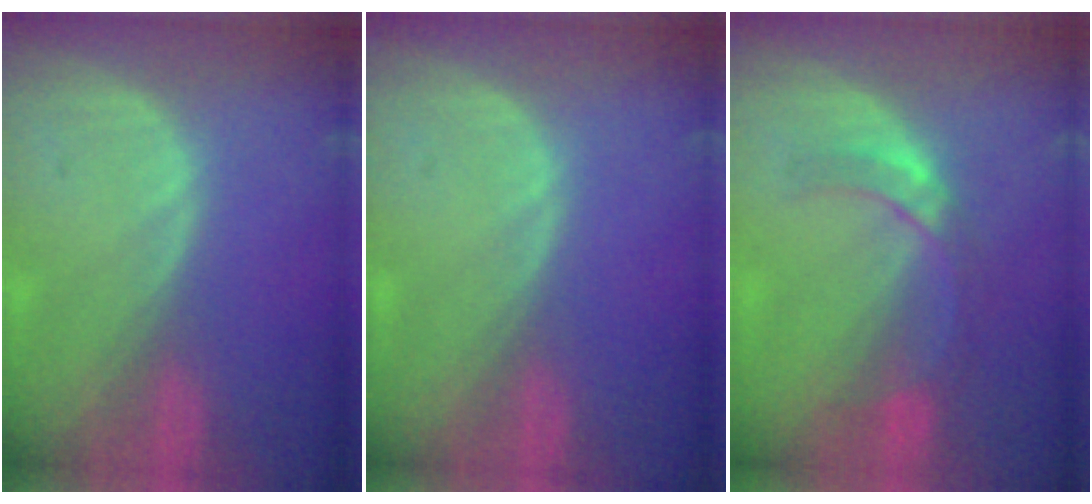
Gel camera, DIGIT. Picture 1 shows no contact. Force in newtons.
{"total": 0.0}
{"total": 4.7, "press": 4.6, "slide": 1.0}